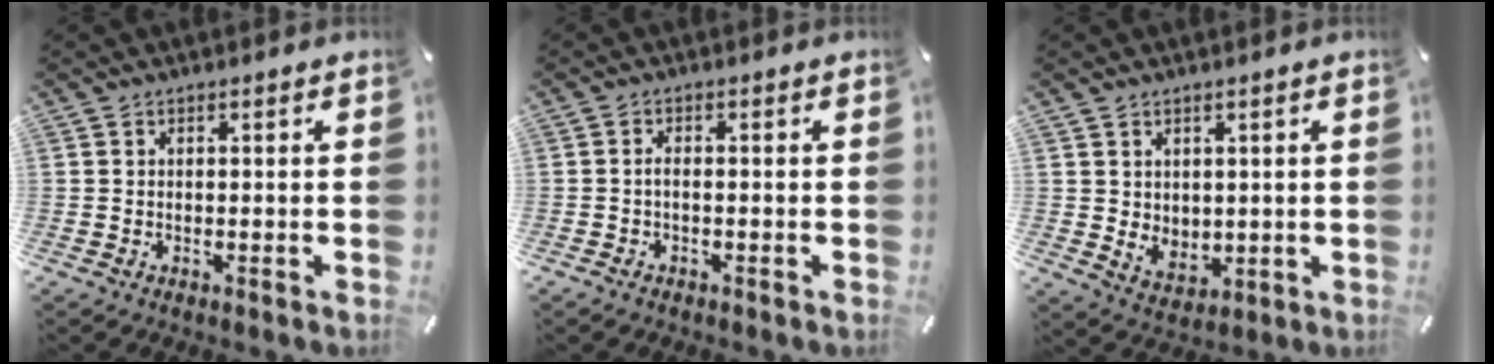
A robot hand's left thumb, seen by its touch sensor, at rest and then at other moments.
{"total": 1.4, "force": [-0.6, 0.5, 1.2], "torque": [-0.023, 0.002, -0.012]}
{"total": 4.7, "force": [2.1, 4.1, 1.0], "torque": [-0.011, -0.018, 0.037]}